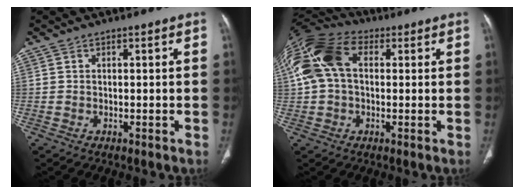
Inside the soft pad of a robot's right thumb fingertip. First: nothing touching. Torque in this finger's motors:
{"motor_torque": [2.36, 2.65, 1.25, -0.74, 0.69]}